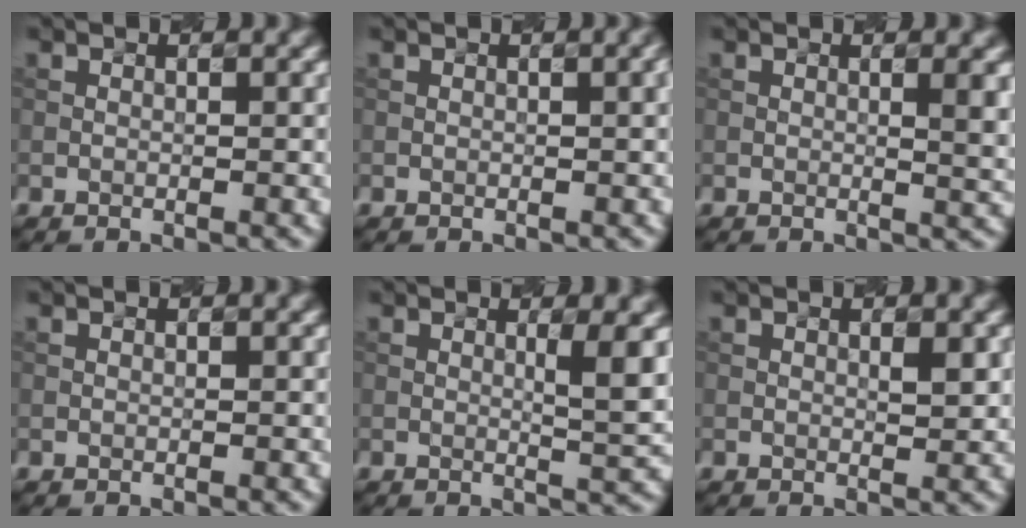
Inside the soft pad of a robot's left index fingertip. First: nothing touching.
{"total": 2.1, "force": [0.4, 0.7, 1.9], "torque": [-0.015, 0.008, 0.003]}
{"total": 3.3, "force": [0.6, 1.0, 3.1], "torque": [-0.030, 0.003, 0.012]}
{"total": 0.0}
{"total": 3.4, "force": [0.6, 0.6, 3.3], "torque": [-0.044, -0.005, 0.016]}
{"total": 1.1, "force": [0.2, 0.1, 1.0], "torque": [-0.018, 0.000, 0.010]}